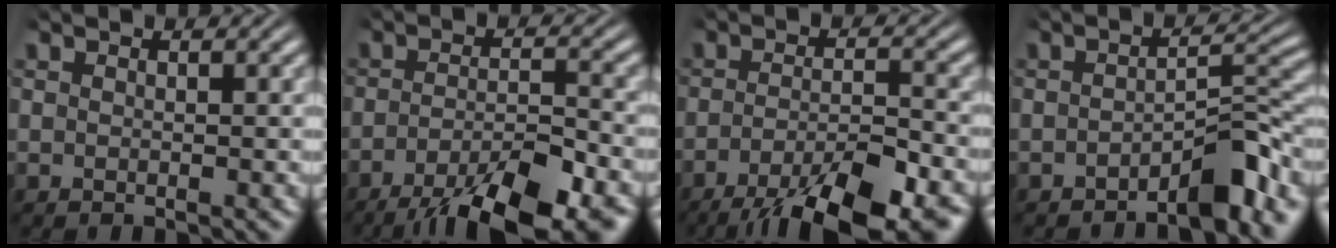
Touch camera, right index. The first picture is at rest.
{"total": 10.2, "force": [-7.0, 3.5, 6.6], "torque": [-0.098, -0.025, -0.097]}
{"total": 10.1, "force": [-6.8, 3.4, 6.6], "torque": [-0.099, -0.027, -0.093]}
{"total": 4.7, "force": [-2.8, 0.9, 3.7], "torque": [-0.043, 0.003, -0.049]}